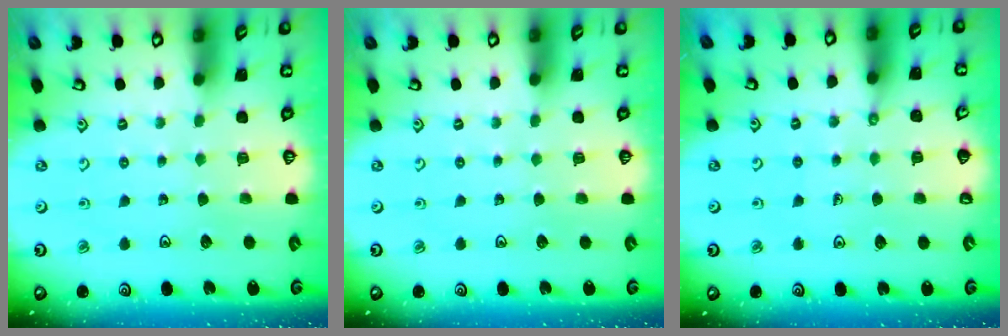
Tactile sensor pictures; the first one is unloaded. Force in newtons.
{"total": 0.0}
{"total": 1.5, "press": 1.5, "slide": 0.2}